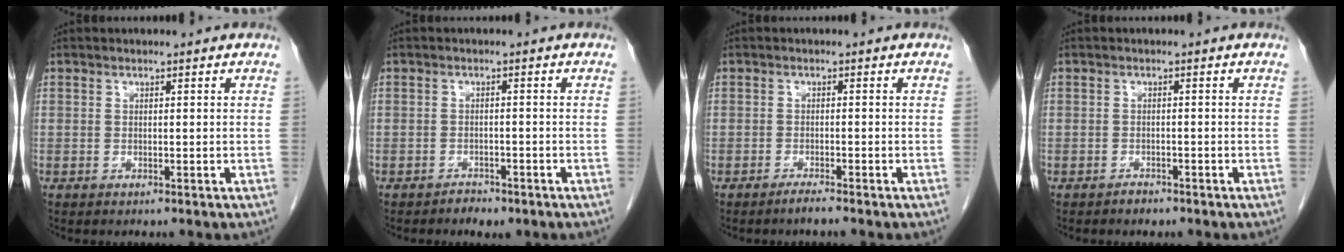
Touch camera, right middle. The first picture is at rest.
{"total": 2.2, "force": [-1.7, 1.0, 0.8], "torque": [-0.017, 0.002, -0.020]}
{"total": 1.6, "force": [-1.4, -0.2, 0.8], "torque": [-0.020, -0.003, -0.027]}
{"total": 1.2, "force": [-1.0, 0.4, 0.3], "torque": [-0.009, 0.001, -0.015]}